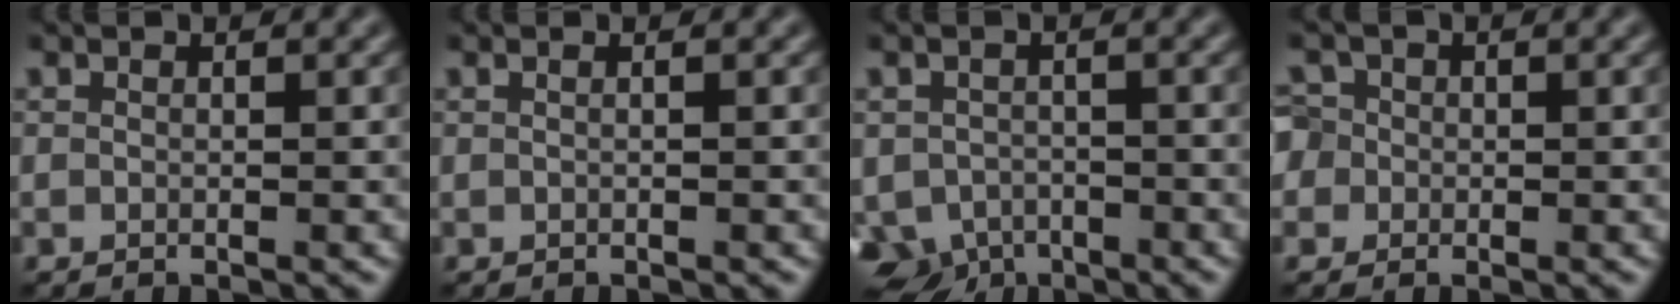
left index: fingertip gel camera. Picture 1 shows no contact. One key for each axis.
{"total": 1.0, "fx": 0.2, "fy": 0.5, "fz": 0.8, "tx": -0.006, "ty": -0.004, "tz": -0.006}
{"total": 4.6, "fx": -2.9, "fy": 3.2, "fz": 1.8, "tx": -0.033, "ty": -0.017, "tz": -0.051}
{"total": 2.8, "fx": 0.2, "fy": 2.7, "fz": 0.8, "tx": -0.003, "ty": 0.019, "tz": -0.016}